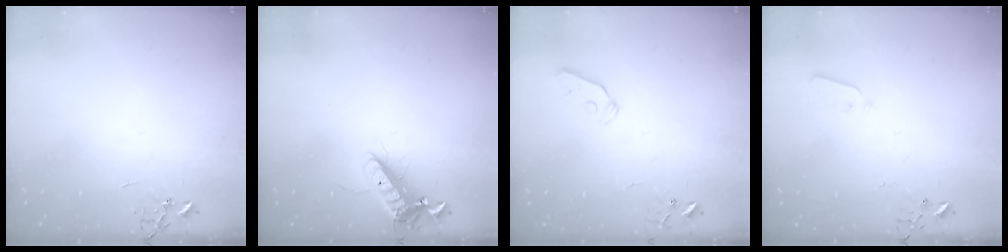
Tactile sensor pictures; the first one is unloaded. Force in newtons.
{"total": 13.1, "press": 13.0, "slide": 2.3}
{"total": 5.9, "press": 5.8, "slide": 0.7}
{"total": 2.9, "press": 2.9, "slide": 0.4}